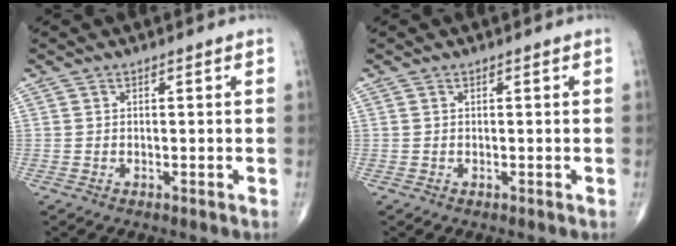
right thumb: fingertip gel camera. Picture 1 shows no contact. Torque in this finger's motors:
{"motor_torque": [0.15, -0.37, -0.22, -0.12, -0.01]}